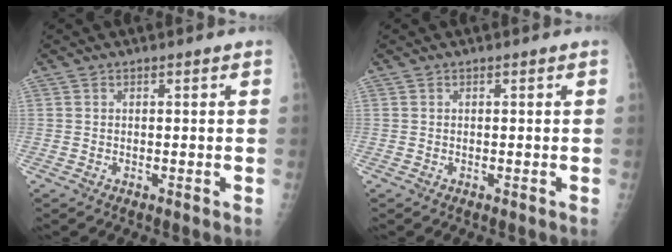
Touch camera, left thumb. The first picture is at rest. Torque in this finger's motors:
{"motor_torque": [-0.11, 0.11, 0.00, 0.00, 0.00]}